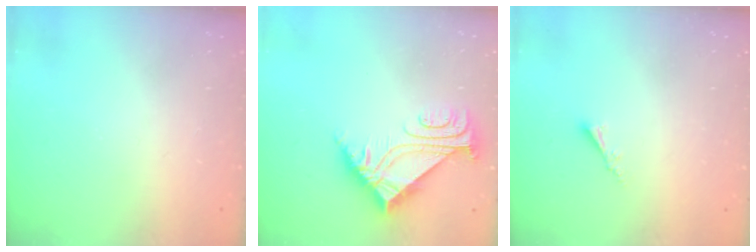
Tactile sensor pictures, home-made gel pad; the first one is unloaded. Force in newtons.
{"total": 7.0, "press": 7.0, "slide": 0.7}
{"total": 1.7, "press": 1.6, "slide": 0.5}